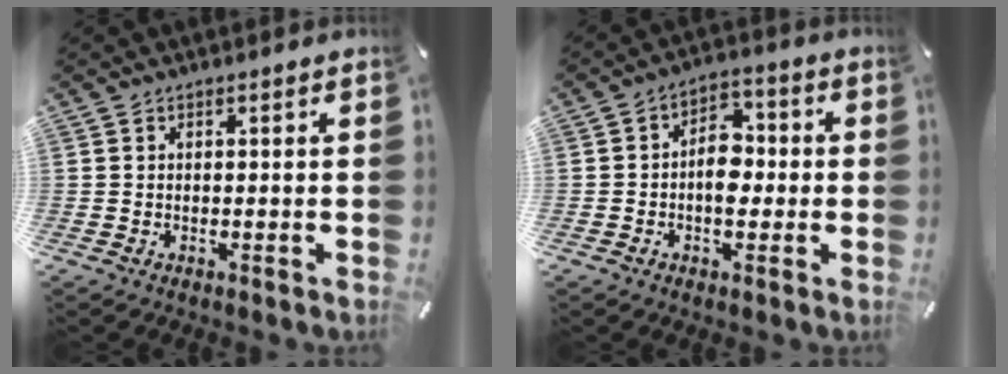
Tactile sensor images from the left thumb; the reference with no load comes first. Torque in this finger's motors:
{"motor_torque": [0.30, 0.88, 0.64, 0.11, 0.18]}